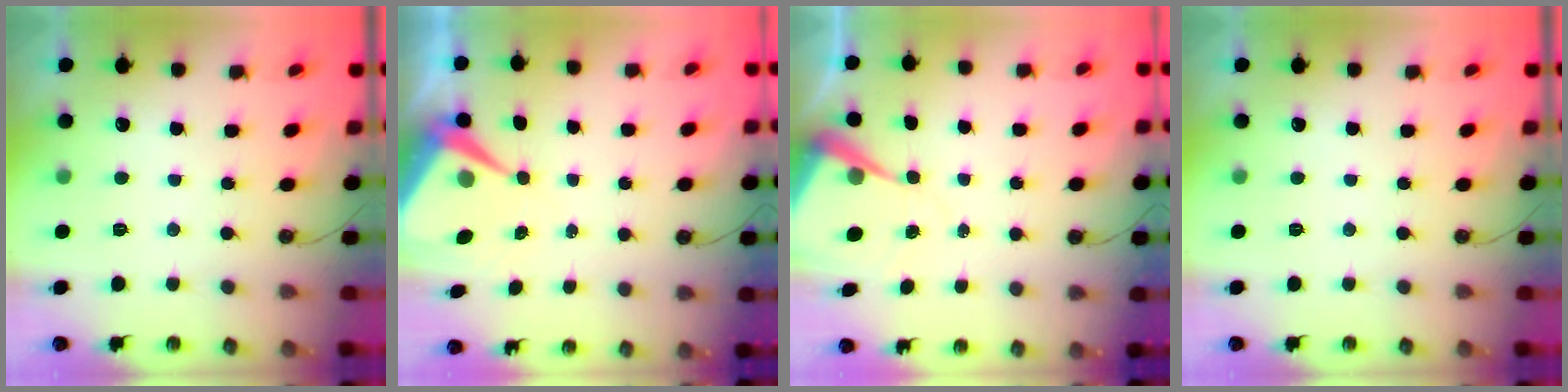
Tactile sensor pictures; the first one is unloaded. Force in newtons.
{"total": 9.1, "press": 9.0, "slide": 1.0}
{"total": 7.8, "press": 7.8, "slide": 0.5}
{"total": 0.0}